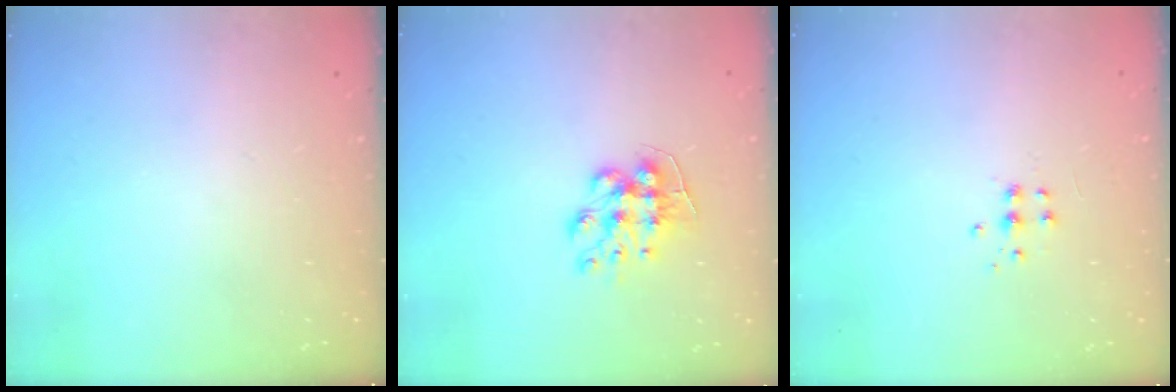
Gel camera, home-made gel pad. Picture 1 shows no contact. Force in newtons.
{"total": 9.6, "press": 9.6, "slide": 0.7}
{"total": 4.4, "press": 4.4, "slide": 0.4}